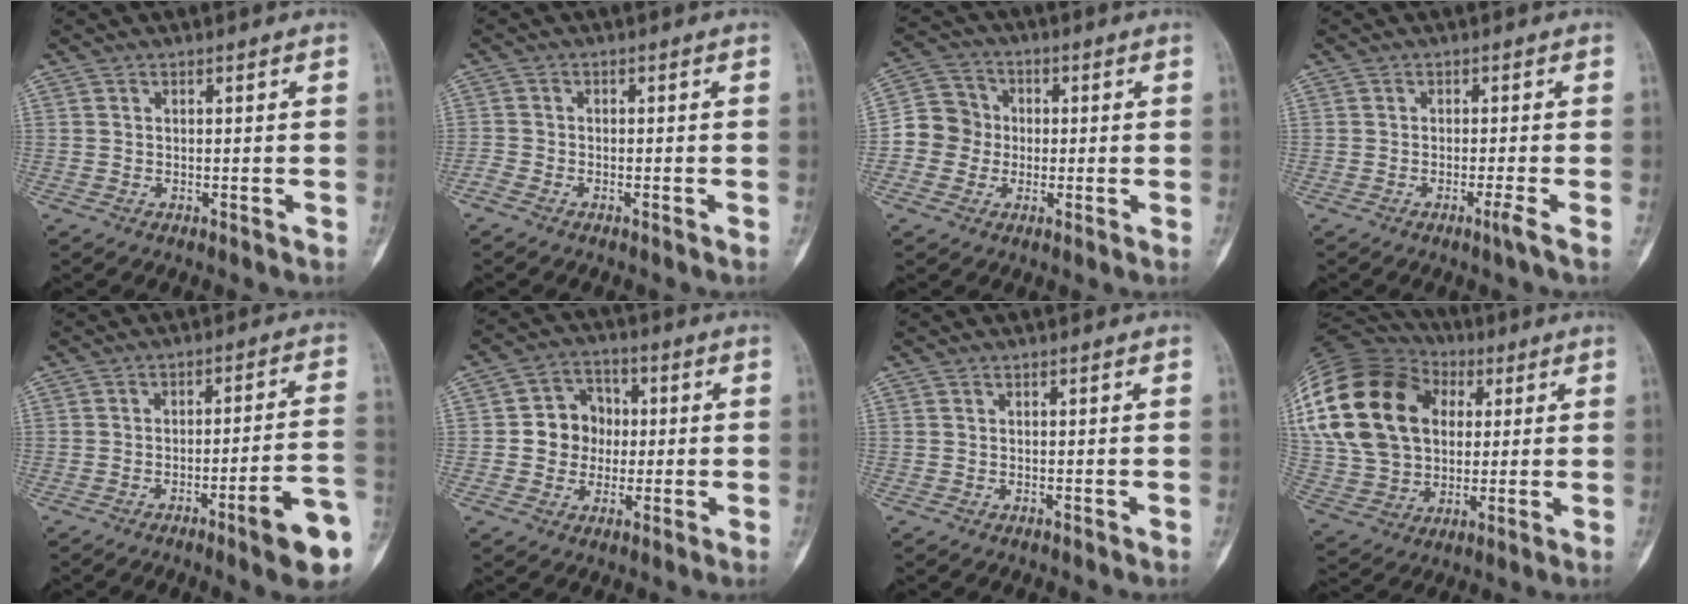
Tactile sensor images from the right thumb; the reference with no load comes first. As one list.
[{"total": 1.8, "force": [-1.5, 0.7, 0.7], "torque": [-0.025, 0.001, -0.034]}, {"total": 8.0, "force": [-0.8, 7.7, 2.1], "torque": [-0.008, 0.021, -0.026]}, {"total": 2.1, "force": [-1.1, -0.7, 1.6], "torque": [-0.038, -0.004, -0.024]}, {"total": 11.2, "force": [-5.2, 1.1, 9.9], "torque": [-0.131, 0.027, -0.068]}, {"total": 8.8, "force": [0.0, 7.8, 3.9], "torque": [-0.023, 0.019, -0.008]}, {"total": 0.0}, {"total": 28.3, "force": [6.5, 20.6, 18.4], "torque": [-0.385, 0.044, 0.130]}]